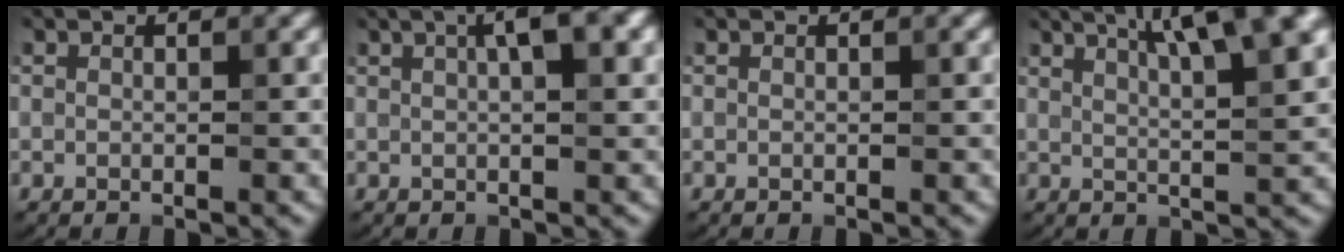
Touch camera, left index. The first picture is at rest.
{"total": 4.1, "force": [1.7, 0.9, 3.6], "torque": [-0.053, 0.012, 0.024]}
{"total": 0.0}
{"total": 9.8, "force": [5.4, 2.6, 7.8], "torque": [-0.086, 0.037, 0.061]}